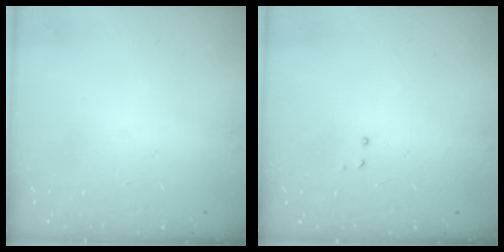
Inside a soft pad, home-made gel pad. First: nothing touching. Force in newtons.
{"total": 2.9, "press": 2.8, "slide": 0.6}